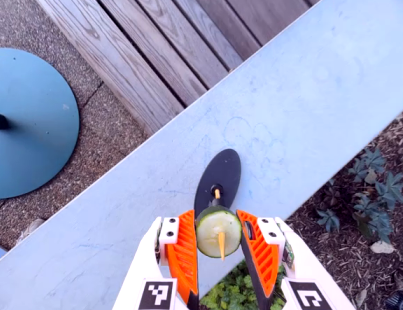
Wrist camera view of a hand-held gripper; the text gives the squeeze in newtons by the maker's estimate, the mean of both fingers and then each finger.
{"total": 10.3, "left": 10.5, "right": 10.1}